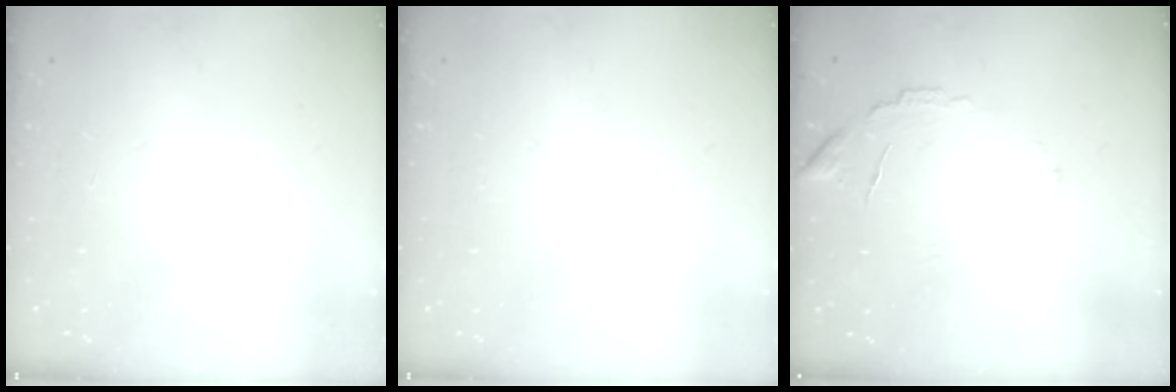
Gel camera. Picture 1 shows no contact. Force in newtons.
{"total": 0.0}
{"total": 9.5, "press": 9.5, "slide": 0.6}